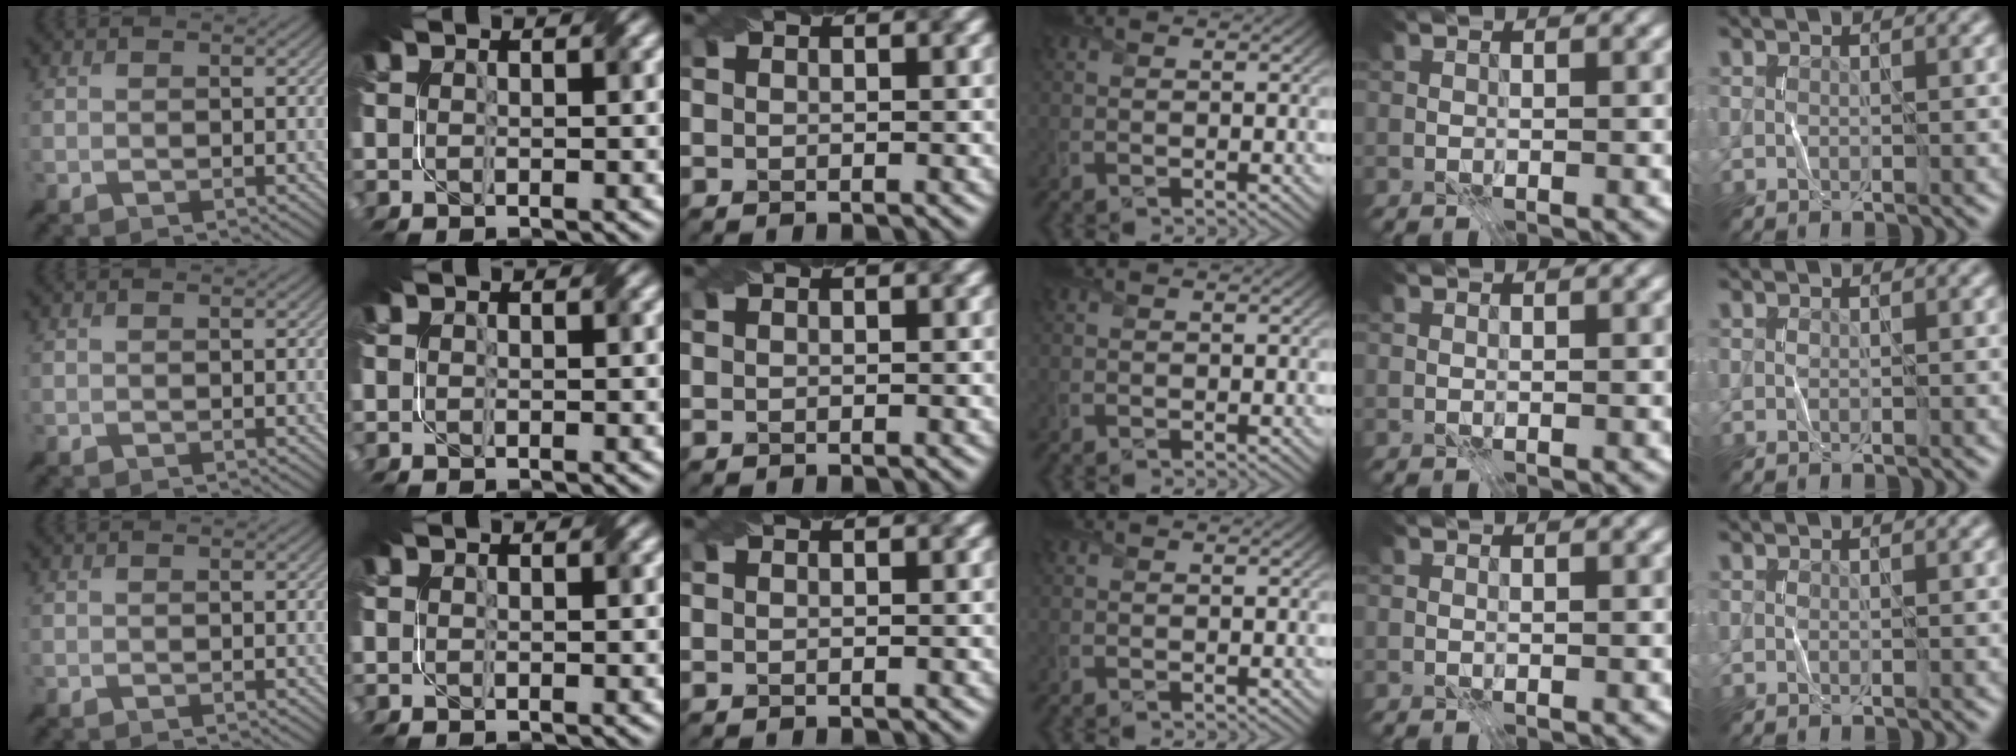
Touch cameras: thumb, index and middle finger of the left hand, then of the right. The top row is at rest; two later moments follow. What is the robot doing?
{"motion": "fold", "object": "file"}